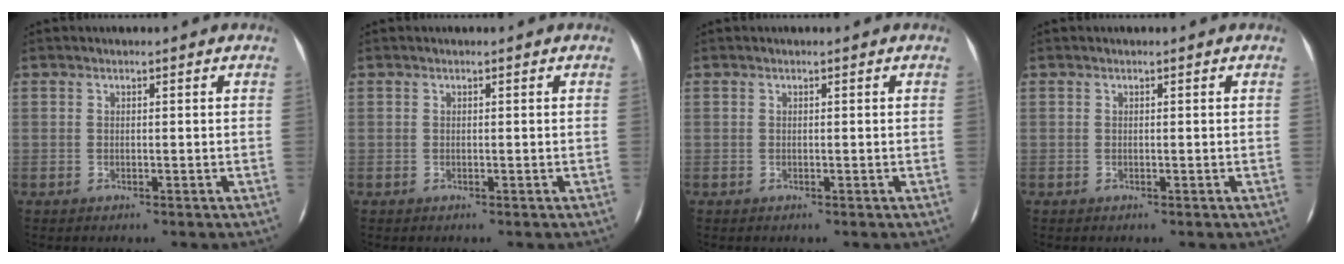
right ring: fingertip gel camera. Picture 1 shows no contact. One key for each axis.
{"total": 0.0}
{"total": 0.0}
{"total": 0.0}